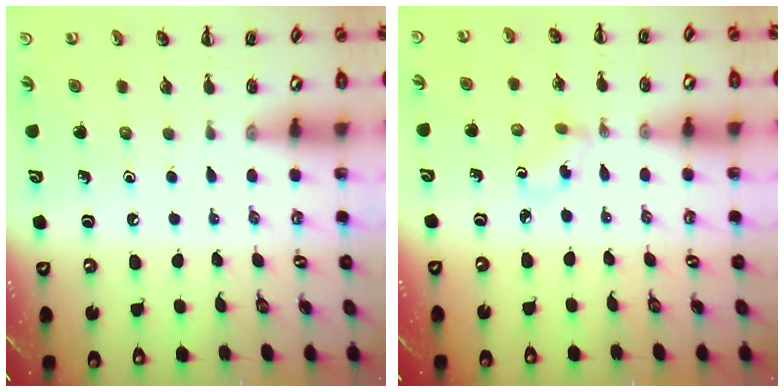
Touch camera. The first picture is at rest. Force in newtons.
{"total": 1.4, "press": 1.2, "slide": 0.7}